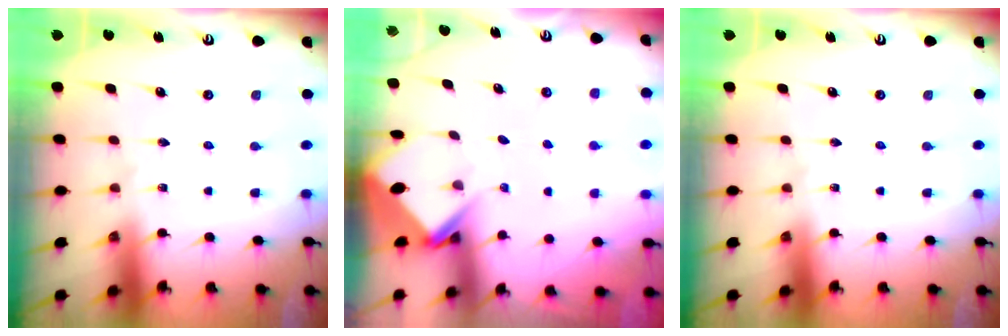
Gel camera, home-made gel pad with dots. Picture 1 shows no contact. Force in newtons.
{"total": 3.7, "press": 3.7, "slide": 0.2}
{"total": 0.0}